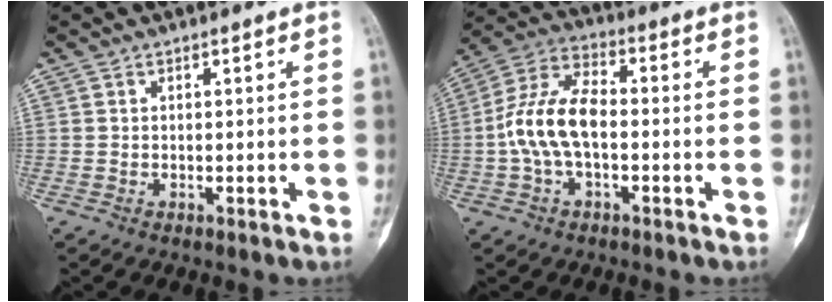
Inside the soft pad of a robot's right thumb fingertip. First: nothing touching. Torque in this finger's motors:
{"motor_torque": [0.20, 0.23, 0.96, -0.90, 0.10]}